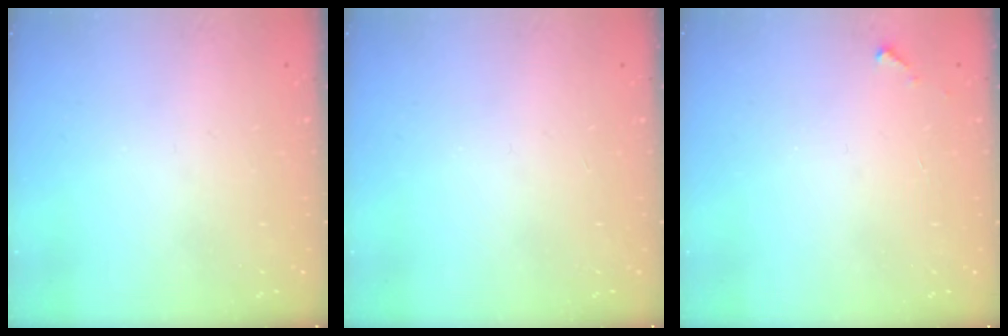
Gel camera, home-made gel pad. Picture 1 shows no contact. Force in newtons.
{"total": 0.0}
{"total": 2.8, "press": 2.8, "slide": 0.1}